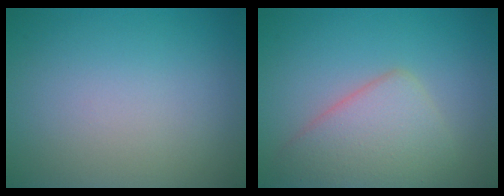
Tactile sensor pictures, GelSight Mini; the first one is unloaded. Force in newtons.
{"total": 4.9, "press": 4.9, "slide": 0.2}